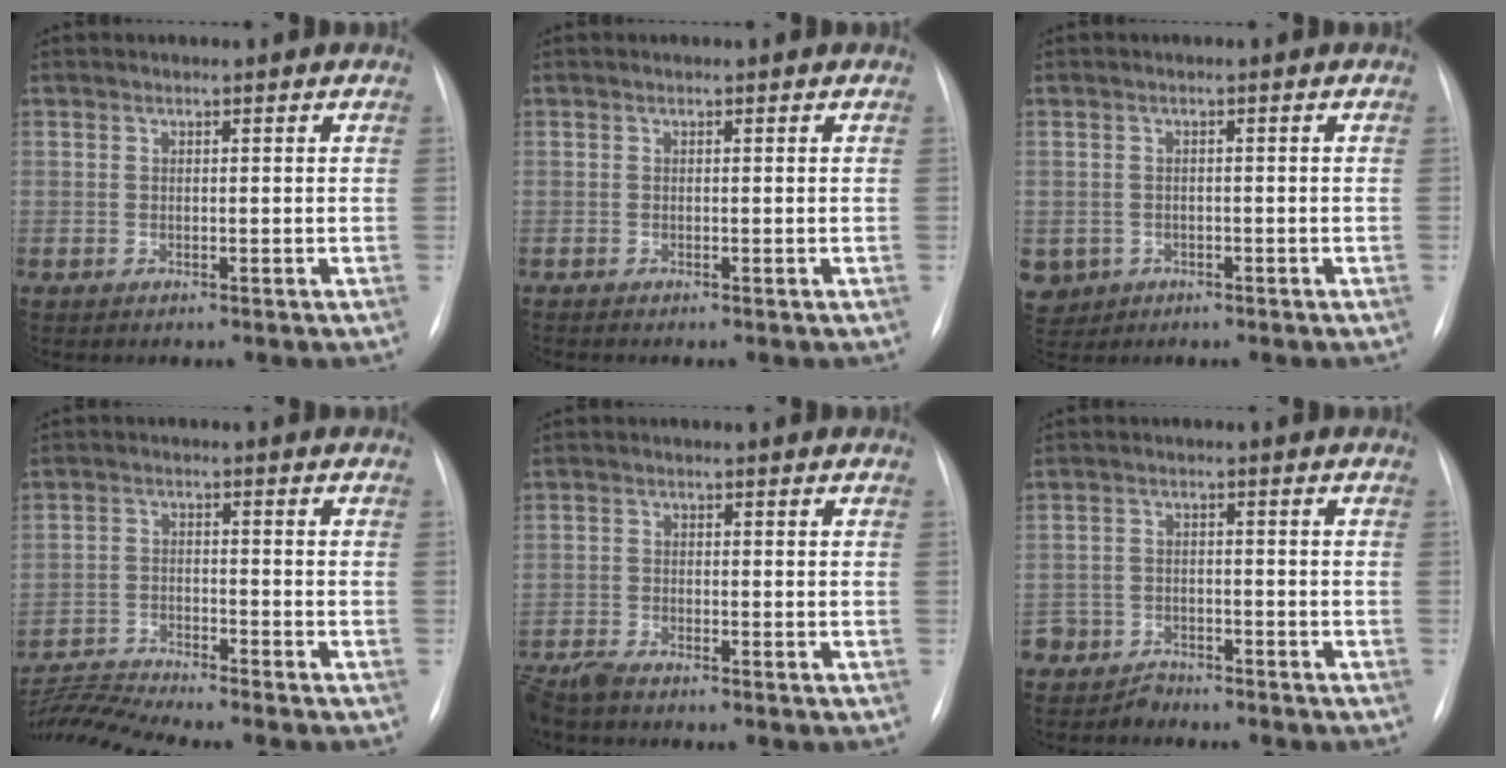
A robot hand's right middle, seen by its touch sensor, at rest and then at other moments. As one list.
[{"total": 0.0}, {"total": 5.3, "force": [-2.3, 4.7, 1.0], "torque": [-0.021, 0.005, -0.030]}, {"total": 8.1, "force": [-7.7, -2.1, 1.2], "torque": [-0.028, -0.005, -0.140]}, {"total": 4.3, "force": [-3.9, 0.6, 1.8], "torque": [-0.035, -0.015, -0.074]}, {"total": 4.4, "force": [-3.9, 2.2, -0.5], "torque": [0.013, 0.003, -0.072]}]